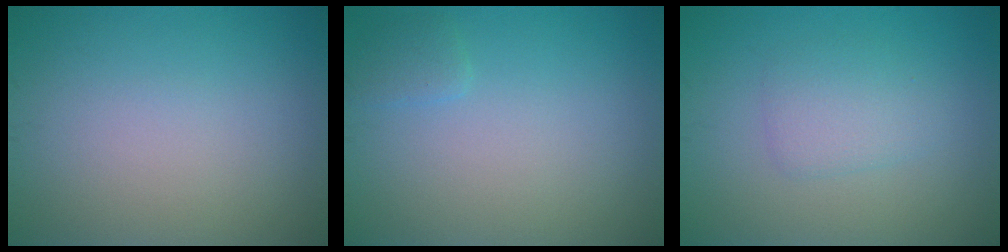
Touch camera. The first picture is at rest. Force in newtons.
{"total": 1.0, "press": 1.0, "slide": 0.1}
{"total": 2.3, "press": 2.3, "slide": 0.0}